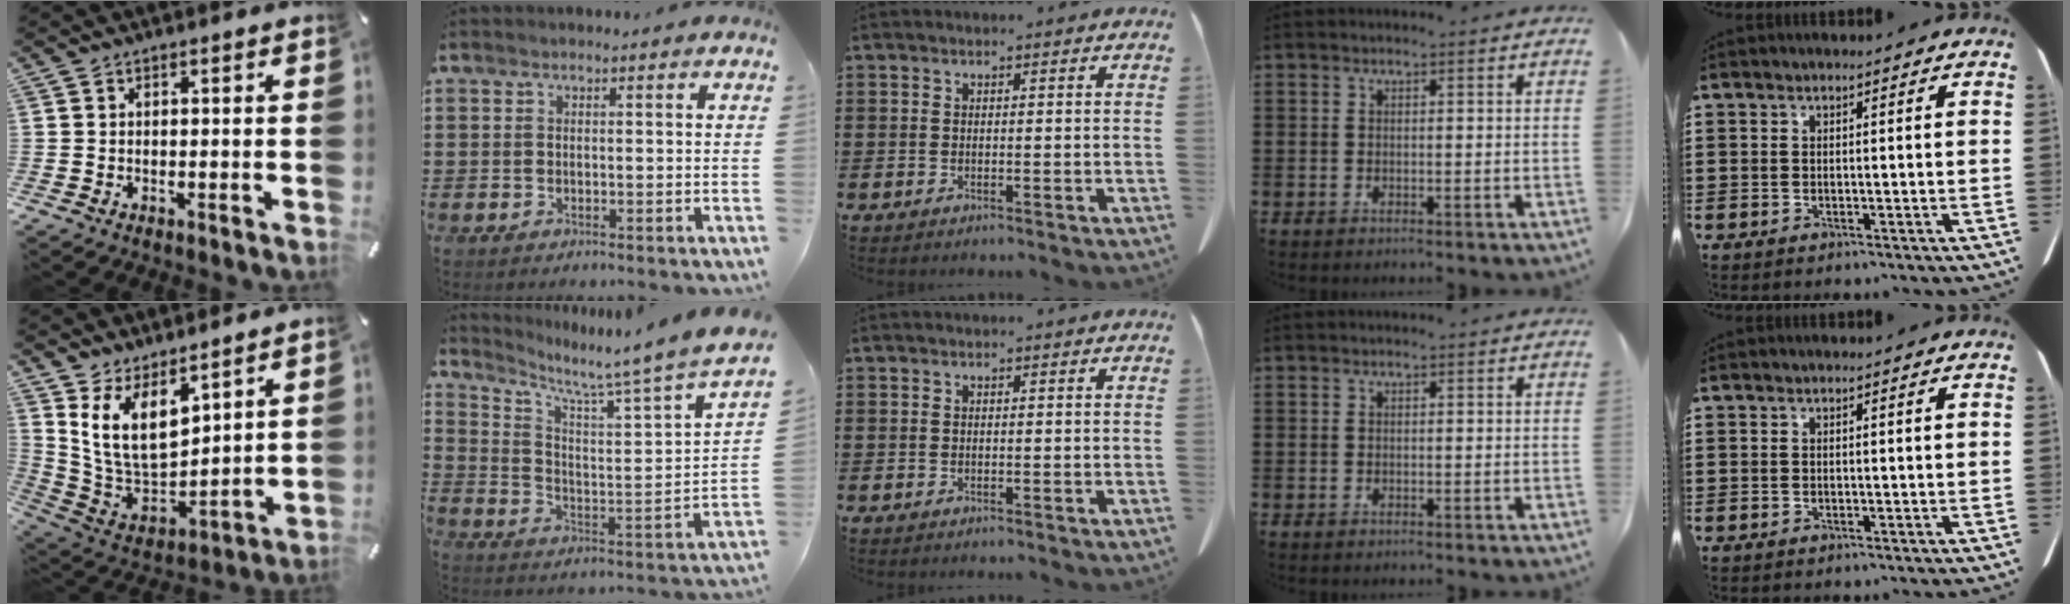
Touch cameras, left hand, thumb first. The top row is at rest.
{"thumb": {"total": 13.2, "force": [7.3, 7.7, 7.7], "torque": [-0.175, -0.056, 0.142]}, "index": {"total": 5.5, "force": [4.7, -0.6, 2.8], "torque": [-0.068, -0.053, 0.064]}}